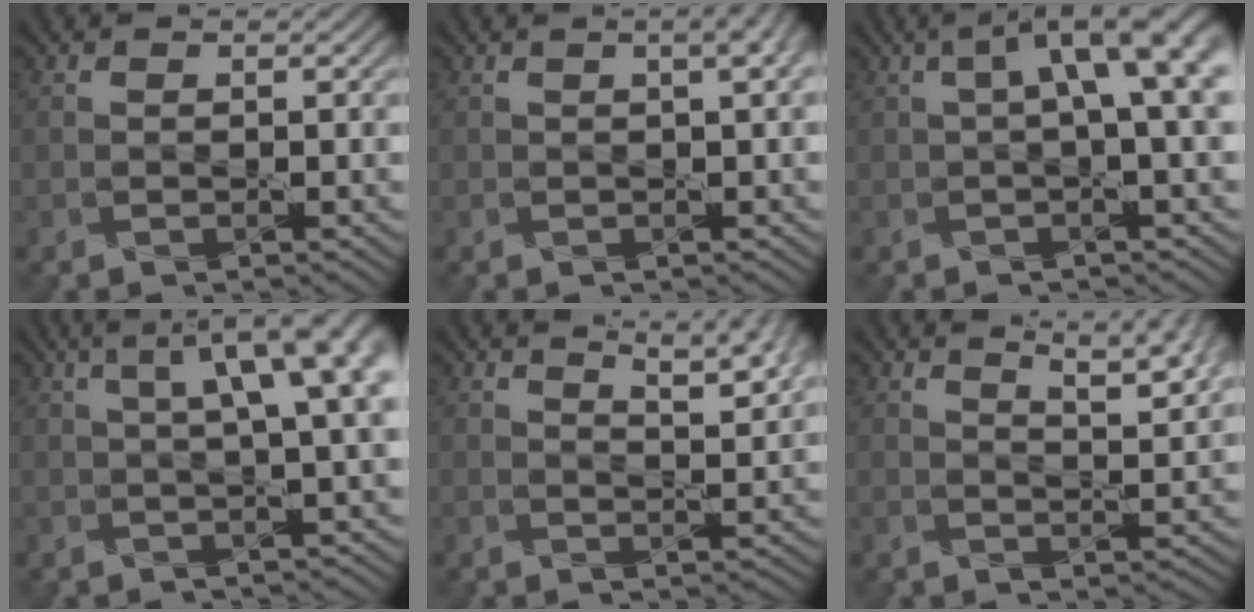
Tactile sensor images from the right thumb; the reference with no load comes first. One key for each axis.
{"total": 3.9, "fx": 1.4, "fy": 1.4, "fz": 3.3, "tx": -0.034, "ty": 0.014, "tz": 0.004}
{"total": 8.6, "fx": 1.7, "fy": 2.5, "fz": 8.1, "tx": -0.106, "ty": 0.021, "tz": 0.023}
{"total": 10.8, "fx": 3.0, "fy": 3.2, "fz": 9.8, "tx": -0.117, "ty": 0.032, "tz": 0.035}
{"total": 6.8, "fx": 4.6, "fy": 1.5, "fz": 4.8, "tx": -0.070, "ty": 0.007, "tz": 0.067}
{"total": 7.5, "fx": 5.0, "fy": 1.7, "fz": 5.4, "tx": -0.074, "ty": 0.007, "tz": 0.070}